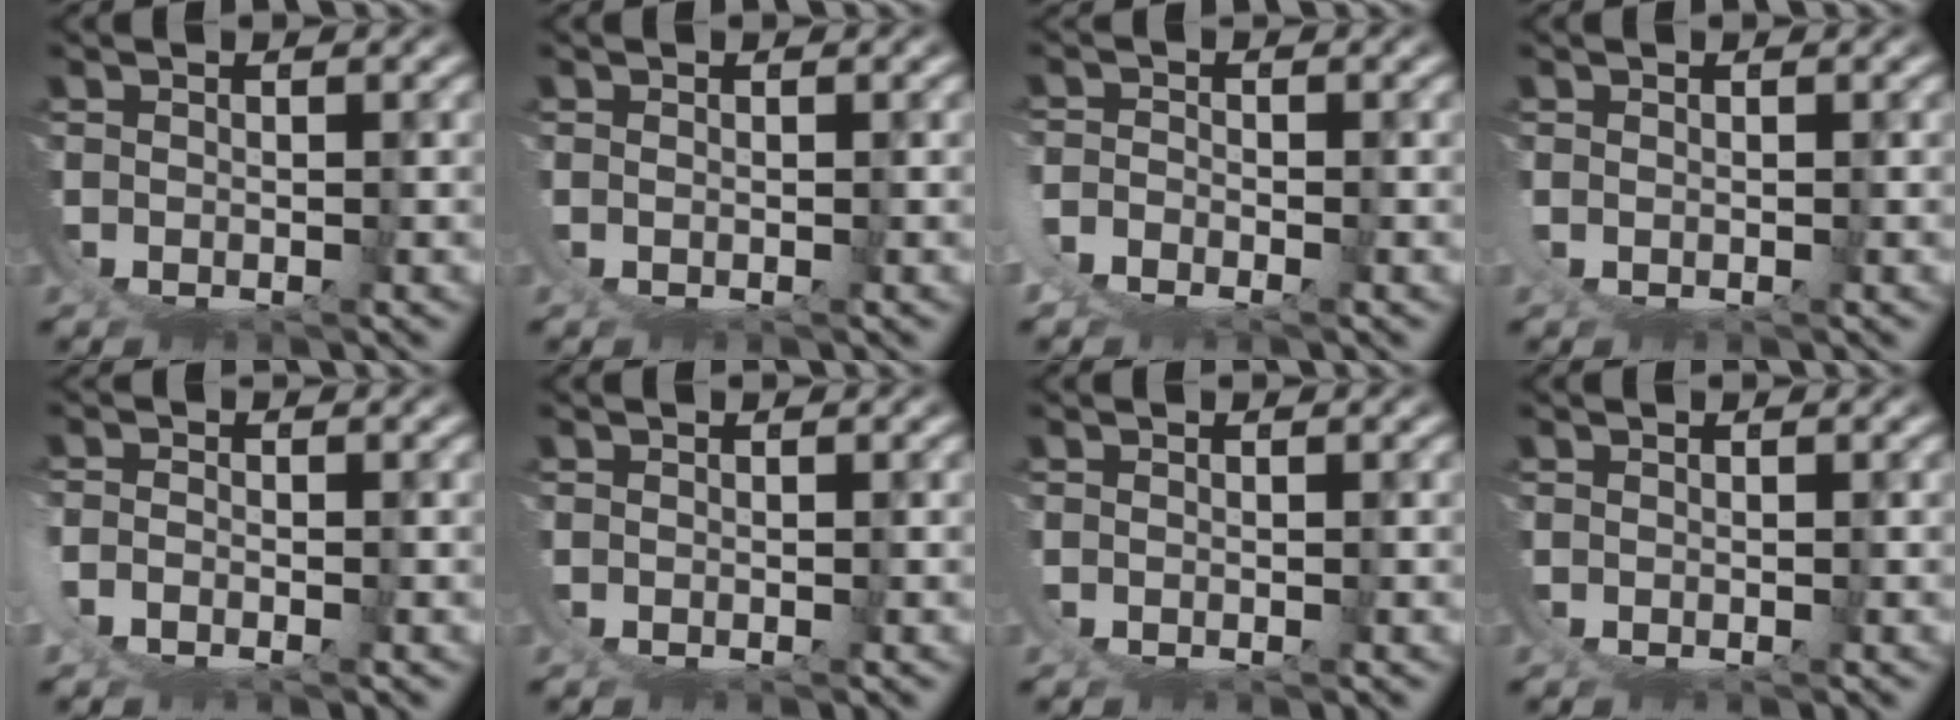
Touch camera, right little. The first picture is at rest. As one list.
[{"total": 0.8, "force": [0.4, -0.5, 0.6], "torque": [-0.015, -0.004, 0.009]}, {"total": 1.6, "force": [-1.0, 0.9, 0.9], "torque": [-0.020, -0.002, -0.024]}, {"total": 0.7, "force": [0.3, -0.4, 0.5], "torque": [-0.019, -0.009, 0.011]}, {"total": 1.2, "force": [-0.6, 0.1, 1.1], "torque": [-0.030, -0.005, -0.009]}, {"total": 0.0}, {"total": 0.6, "force": [0.2, -0.2, 0.5], "torque": [-0.012, -0.002, 0.005]}, {"total": 0.0}]